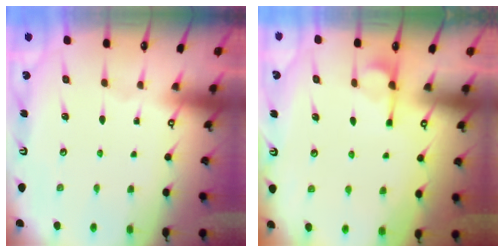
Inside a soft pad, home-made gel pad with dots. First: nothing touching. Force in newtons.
{"total": 0.9, "press": 0.1, "slide": 0.9}